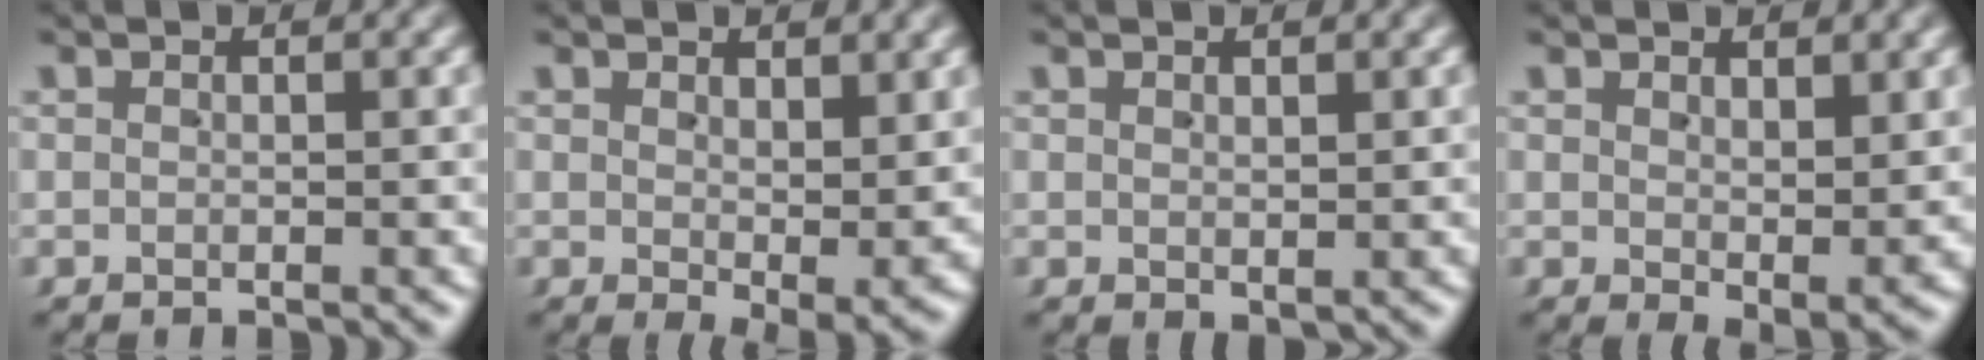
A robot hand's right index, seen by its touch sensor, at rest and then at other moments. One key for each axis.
{"total": 2.8, "fx": 0.2, "fy": 1.2, "fz": 2.5, "tx": -0.028, "ty": -0.020, "tz": 0.015}
{"total": 0.9, "fx": 0.5, "fy": 0.5, "fz": 0.6, "tx": -0.007, "ty": -0.004, "tz": 0.014}
{"total": 2.4, "fx": 0.3, "fy": 1.1, "fz": 2.1, "tx": -0.025, "ty": -0.016, "tz": 0.017}